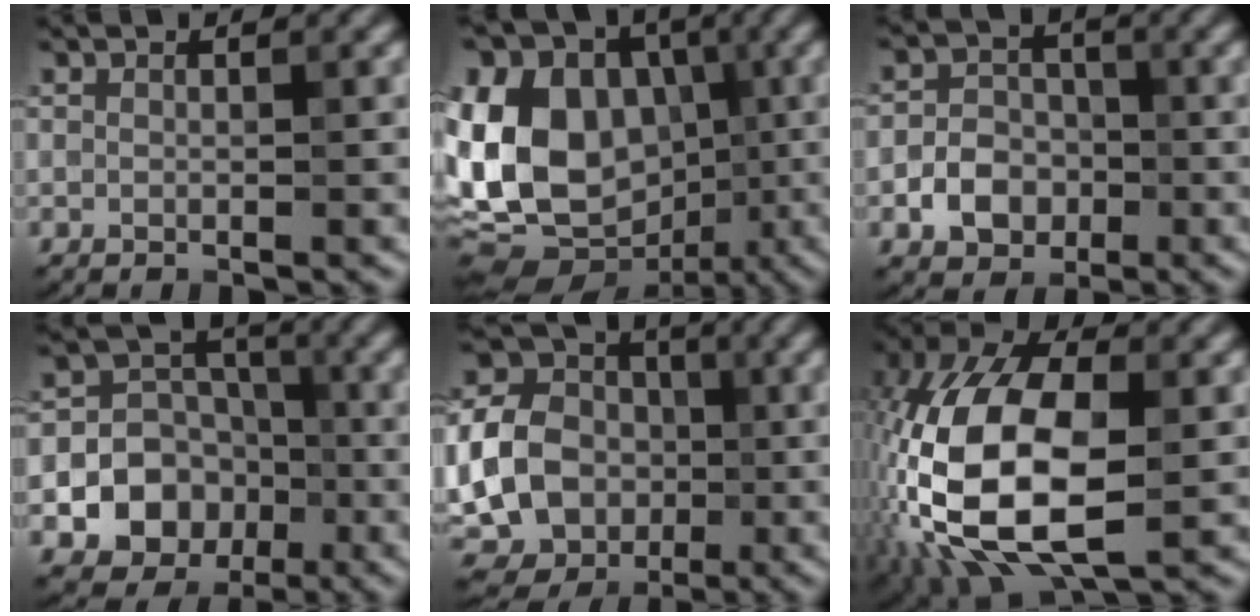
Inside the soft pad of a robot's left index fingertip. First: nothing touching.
{"total": 17.7, "force": [-0.4, 14.0, 10.7], "torque": [-0.233, 0.032, -0.030]}
{"total": 3.8, "force": [-1.4, 2.9, 1.9], "torque": [-0.021, 0.005, -0.029]}
{"total": 9.3, "force": [-2.9, 8.2, 3.2], "torque": [-0.034, -0.003, -0.073]}
{"total": 18.2, "force": [-0.5, 16.0, 8.6], "torque": [-0.214, 0.026, -0.046]}
{"total": 13.9, "force": [-2.0, 7.4, 11.5], "torque": [-0.248, 0.010, -0.049]}